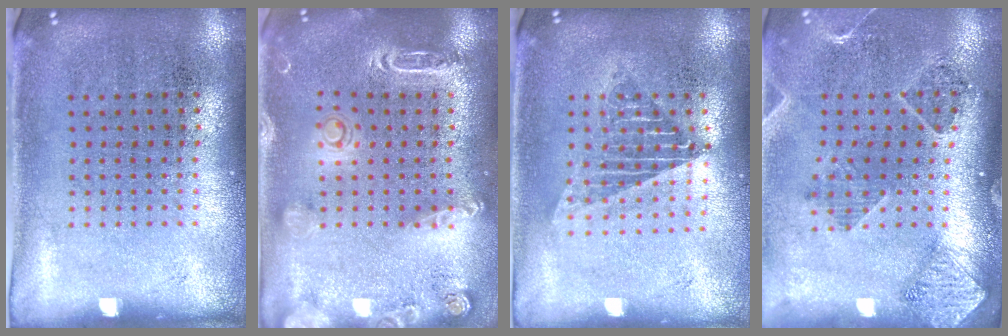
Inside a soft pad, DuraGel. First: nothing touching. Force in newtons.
{"total": 2.0, "press": 1.9, "slide": 0.5}
{"total": 1.5, "press": 1.3, "slide": 0.7}
{"total": 1.5, "press": 1.5, "slide": 0.3}